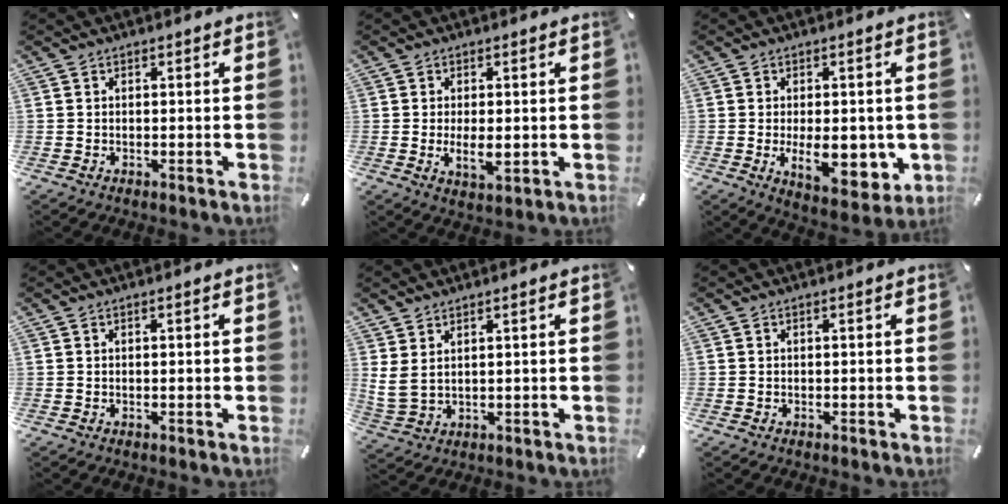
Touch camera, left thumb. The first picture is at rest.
{"total": 5.7, "force": [-0.3, 2.2, 5.3], "torque": [-0.088, -0.010, -0.009]}
{"total": 12.1, "force": [-1.4, 5.6, 10.7], "torque": [-0.155, -0.020, -0.020]}
{"total": 0.7, "force": [0.0, 0.0, 0.7], "torque": [-0.009, -0.003, 0.000]}
{"total": 4.0, "force": [2.5, 1.7, 2.6], "torque": [-0.062, -0.013, 0.047]}
{"total": 0.0}